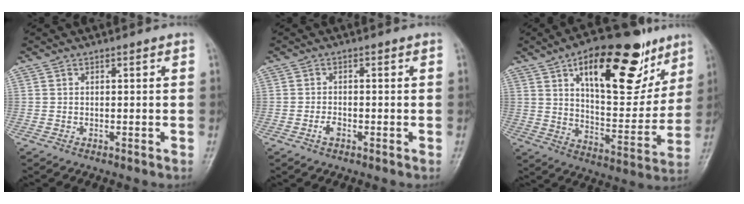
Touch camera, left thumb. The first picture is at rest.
{"total": 1.8, "force": [-0.9, 1.0, 1.2], "torque": [-0.022, 0.004, -0.019]}
{"total": 24.4, "force": [12.7, 10.6, 17.9], "torque": [-0.219, -0.038, 0.201]}